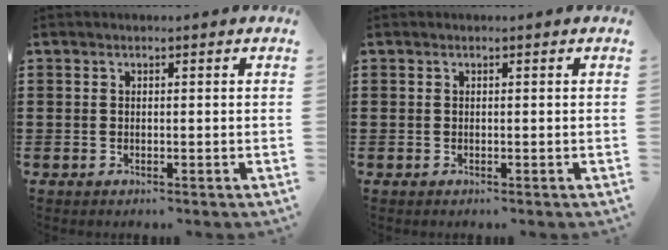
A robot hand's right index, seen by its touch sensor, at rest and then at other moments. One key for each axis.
{"total": 0.0}